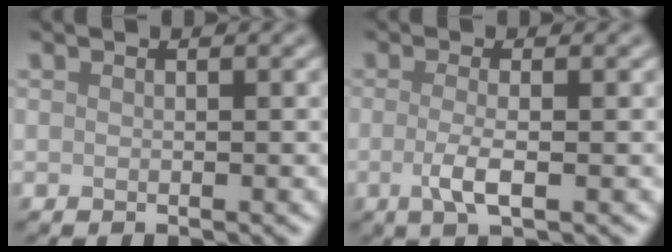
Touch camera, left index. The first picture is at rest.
{"total": 2.8, "force": [-0.5, 0.8, 2.6], "torque": [-0.053, -0.005, -0.014]}